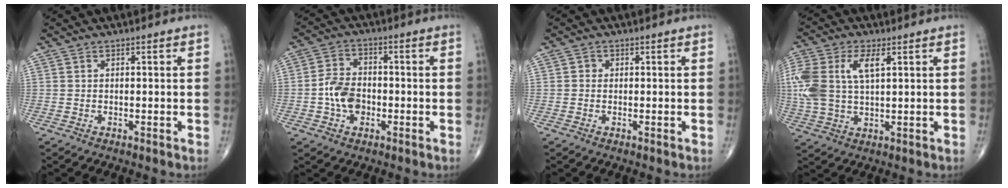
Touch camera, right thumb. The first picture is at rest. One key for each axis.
{"total": 6.0, "fx": -1.7, "fy": 4.6, "fz": 3.4, "tx": -0.047, "ty": 0.023, "tz": -0.040}
{"total": 0.8, "fx": -0.1, "fy": 0.8, "fz": 0.2, "tx": 0.004, "ty": 0.003, "tz": -0.004}
{"total": 14.2, "fx": 3.4, "fy": 7.6, "fz": 11.5, "tx": -0.279, "ty": 0.013, "tz": 0.068}